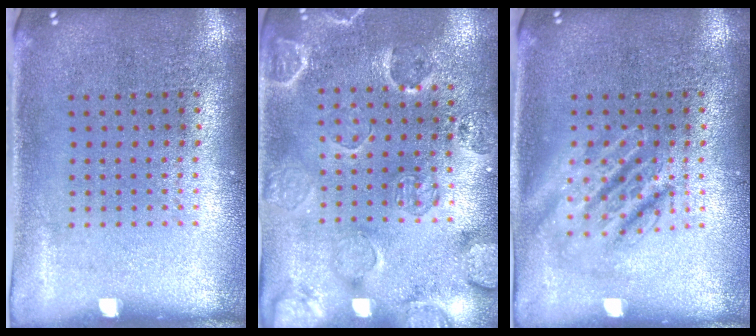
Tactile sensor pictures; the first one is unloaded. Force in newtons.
{"total": 2.5, "press": 2.1, "slide": 1.4}
{"total": 2.8, "press": 2.8, "slide": 0.3}